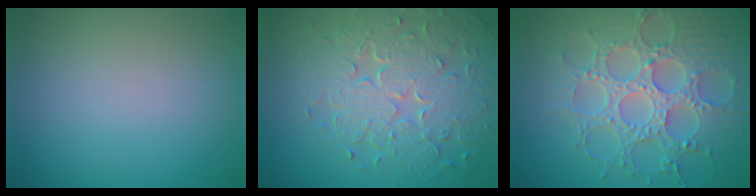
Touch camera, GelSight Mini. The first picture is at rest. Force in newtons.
{"total": 8.0, "press": 5.8, "slide": 5.5}
{"total": 7.5, "press": 6.0, "slide": 4.4}